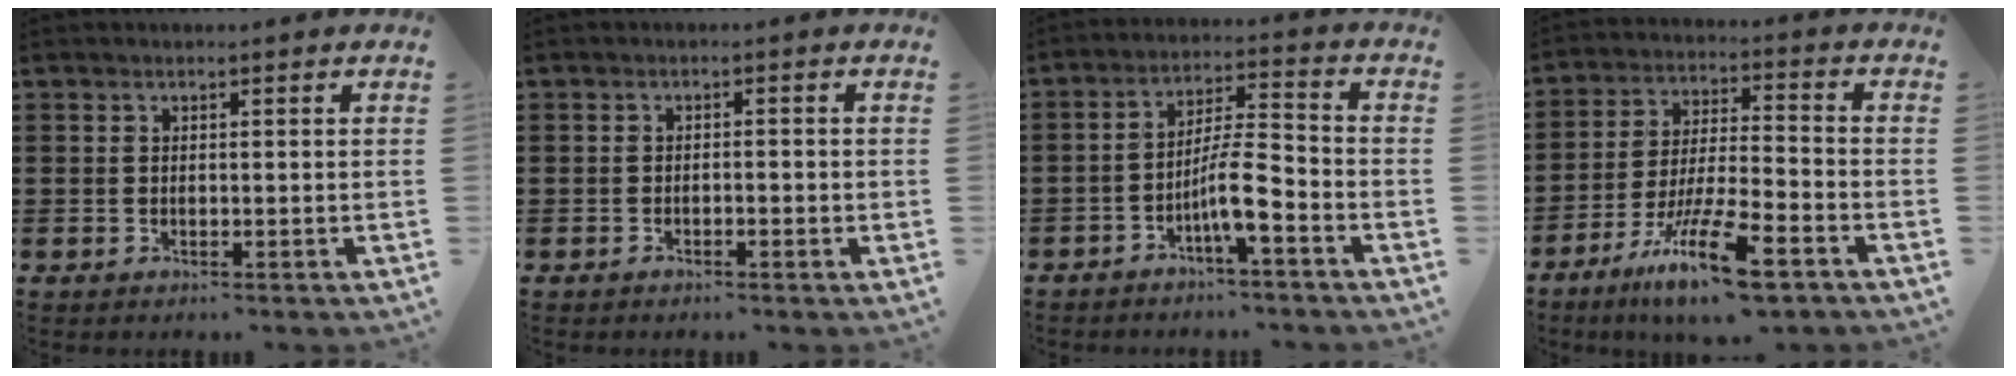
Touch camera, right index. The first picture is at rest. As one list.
[{"total": 1.0, "force": [-0.8, 0.1, 0.5], "torque": [-0.012, -0.002, -0.015]}, {"total": 7.4, "force": [-3.7, 1.2, 6.3], "torque": [-0.121, 0.003, -0.072]}, {"total": 15.0, "force": [-10.0, 2.7, 10.9], "torque": [-0.205, 0.023, -0.179]}]